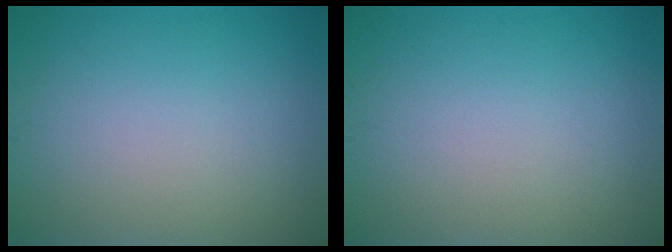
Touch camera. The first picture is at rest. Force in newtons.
{"total": 0.0}